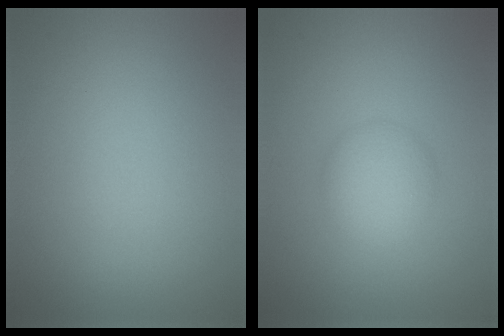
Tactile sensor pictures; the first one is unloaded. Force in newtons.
{"total": 2.9, "press": 2.9, "slide": 0.1}